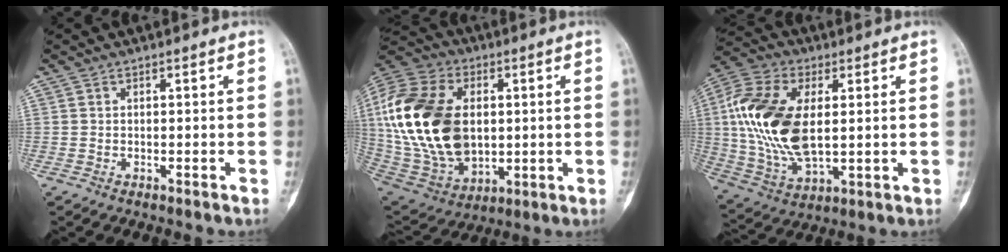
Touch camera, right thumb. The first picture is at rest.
{"total": 27.2, "force": [2.5, 17.7, 20.5], "torque": [-0.416, -0.010, 0.058]}
{"total": 20.1, "force": [2.6, 11.0, 16.6], "torque": [-0.348, -0.007, 0.049]}